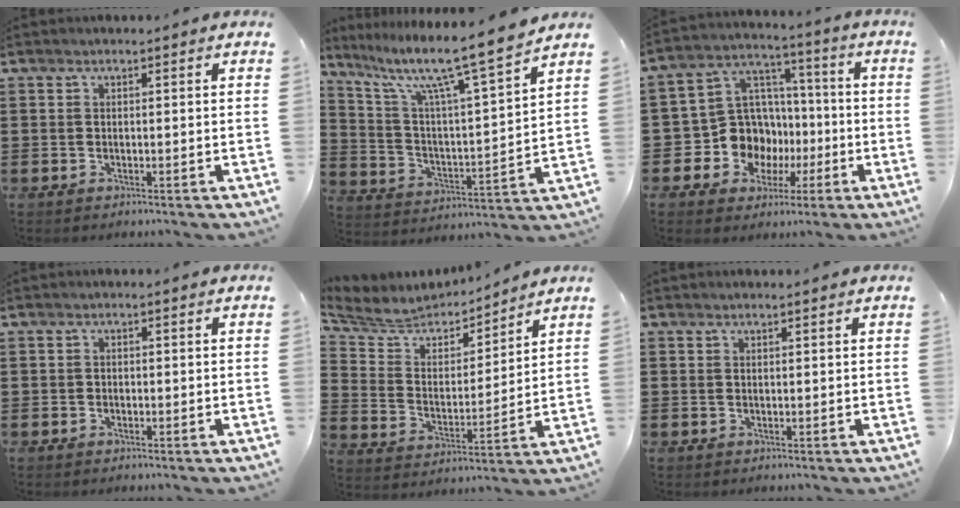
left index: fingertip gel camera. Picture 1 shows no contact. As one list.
[{"total": 10.7, "force": [8.2, 0.1, 6.9], "torque": [-0.155, -0.056, 0.125]}, {"total": 11.3, "force": [-2.3, 10.5, 3.7], "torque": [-0.124, 0.008, -0.033]}, {"total": 0.6, "force": [-0.3, 0.5, 0.2], "torque": [-0.006, 0.000, -0.007]}, {"total": 5.8, "force": [5.5, 1.6, 0.8], "torque": [-0.053, -0.043, 0.090]}, {"total": 0.6, "force": [0.5, 0.0, 0.3], "torque": [-0.007, -0.001, 0.010]}]